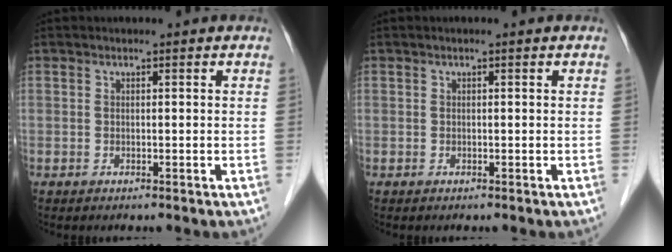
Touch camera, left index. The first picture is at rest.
{"total": 0.0}